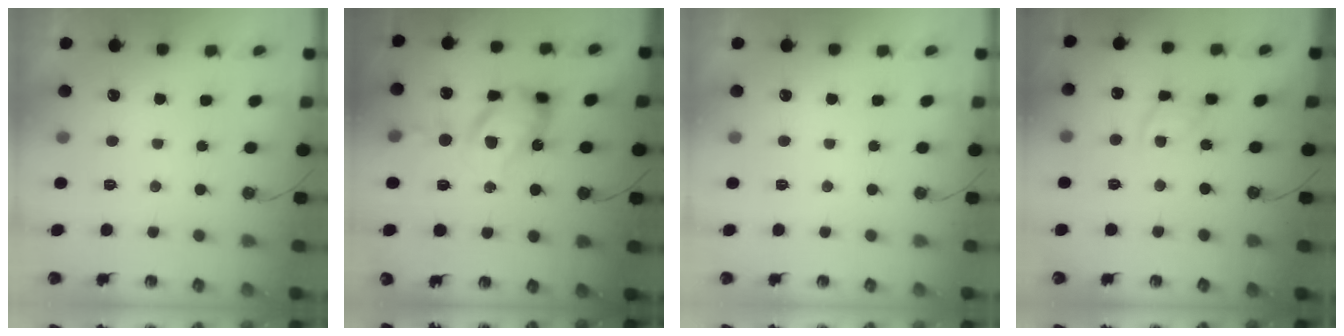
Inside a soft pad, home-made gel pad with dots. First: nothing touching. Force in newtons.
{"total": 17.7, "press": 17.6, "slide": 1.9}
{"total": 0.0}
{"total": 8.1, "press": 8.1, "slide": 0.4}